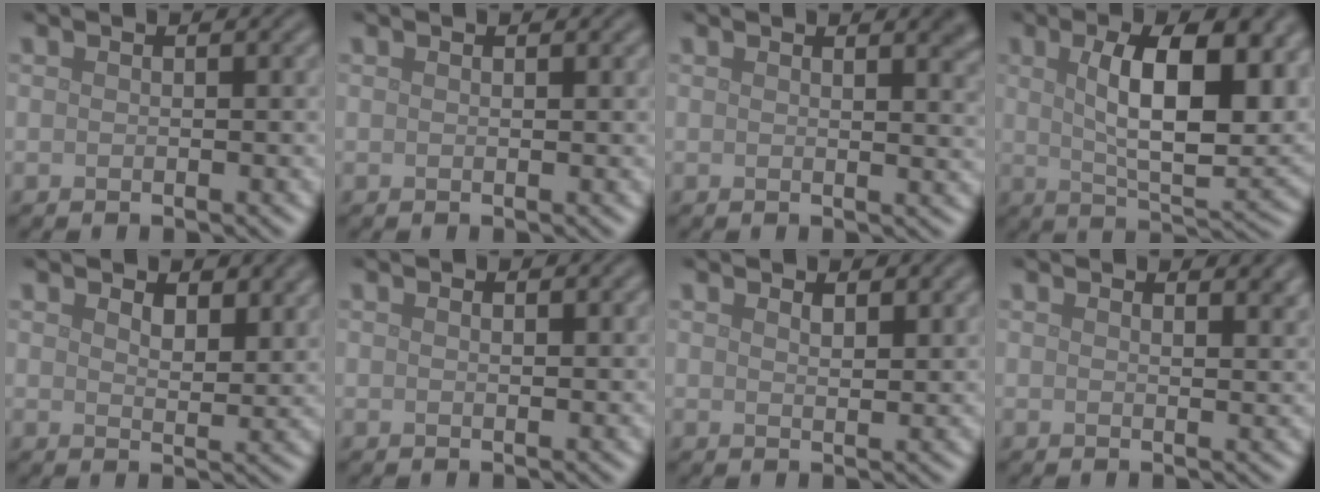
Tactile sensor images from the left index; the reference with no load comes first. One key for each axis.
{"total": 0.0}
{"total": 3.0, "fx": 1.8, "fy": 1.1, "fz": 2.1, "tx": -0.010, "ty": 0.003, "tz": 0.023}
{"total": 11.2, "fx": 2.8, "fy": 4.4, "fz": 9.9, "tx": -0.144, "ty": -0.002, "tz": 0.049}
{"total": 3.4, "fx": 2.3, "fy": 1.6, "fz": 1.8, "tx": -0.036, "ty": -0.006, "tz": 0.036}
{"total": 0.5, "fx": 0.4, "fy": 0.1, "fz": 0.3, "tx": -0.004, "ty": -0.002, "tz": 0.007}
{"total": 1.5, "fx": 1.2, "fy": 0.5, "fz": 0.7, "tx": -0.015, "ty": -0.003, "tz": 0.023}
{"total": 2.4, "fx": 2.1, "fy": 0.7, "fz": 1.0, "tx": -0.005, "ty": -0.001, "tz": 0.027}